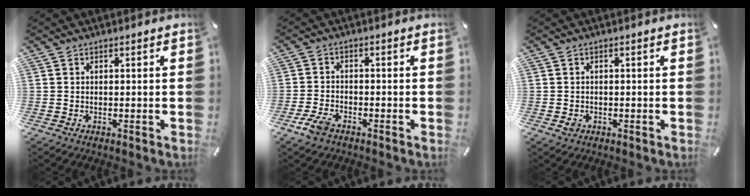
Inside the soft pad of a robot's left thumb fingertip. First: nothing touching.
{"total": 4.3, "force": [-2.9, 2.2, 2.4], "torque": [-0.064, 0.007, -0.059]}
{"total": 1.7, "force": [-0.6, 1.3, 1.0], "torque": [-0.017, 0.003, -0.011]}